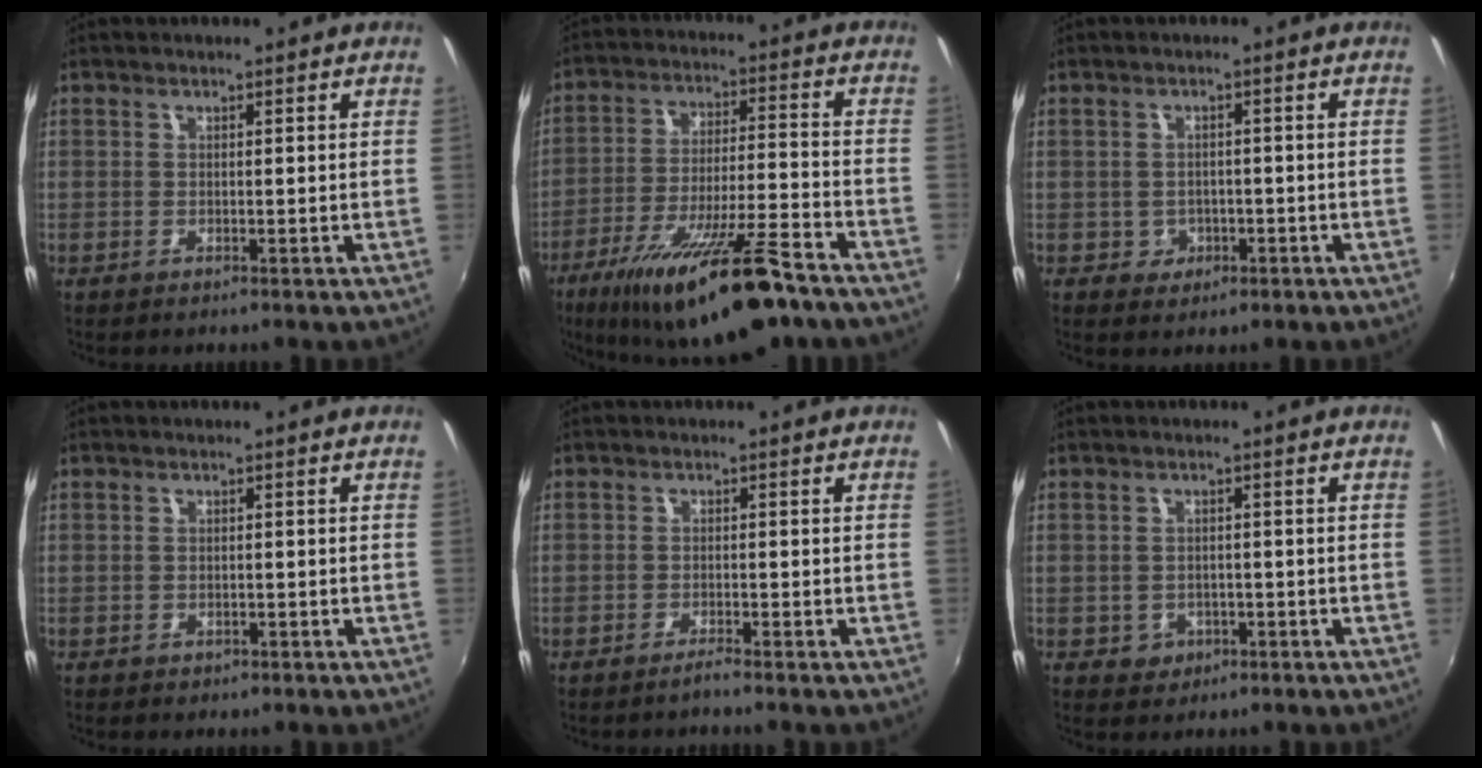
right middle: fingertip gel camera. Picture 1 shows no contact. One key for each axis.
{"total": 21.0, "fx": -14.6, "fy": 4.0, "fz": 14.6, "tx": -0.259, "ty": -0.035, "tz": -0.229}
{"total": 3.4, "fx": -0.9, "fy": 3.1, "fz": 0.8, "tx": -0.022, "ty": 0.004, "tz": -0.006}
{"total": 1.1, "fx": -0.6, "fy": 0.8, "fz": 0.3, "tx": -0.006, "ty": -0.001, "tz": -0.006}
{"total": 1.3, "fx": -1.2, "fy": -0.2, "fz": 0.5, "tx": -0.011, "ty": -0.004, "tz": -0.024}
{"total": 3.2, "fx": -1.0, "fy": 2.9, "fz": 1.0, "tx": -0.026, "ty": 0.002, "tz": -0.008}